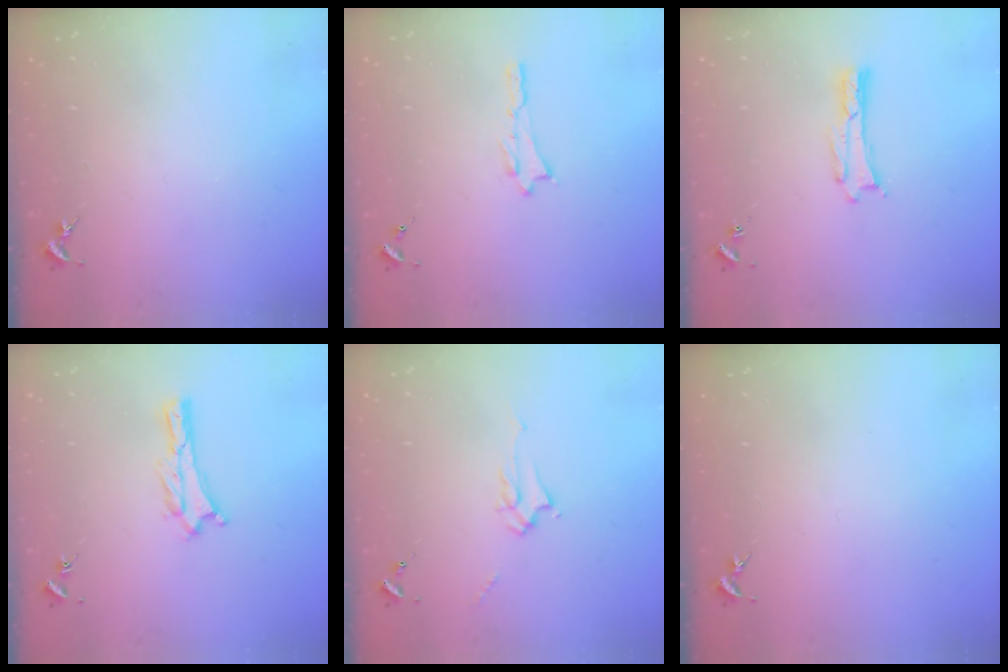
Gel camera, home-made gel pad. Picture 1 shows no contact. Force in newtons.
{"total": 0.0}
{"total": 0.0}
{"total": 0.7, "press": 0.6, "slide": 0.2}
{"total": 2.2, "press": 2.2, "slide": 0.1}
{"total": 0.0}